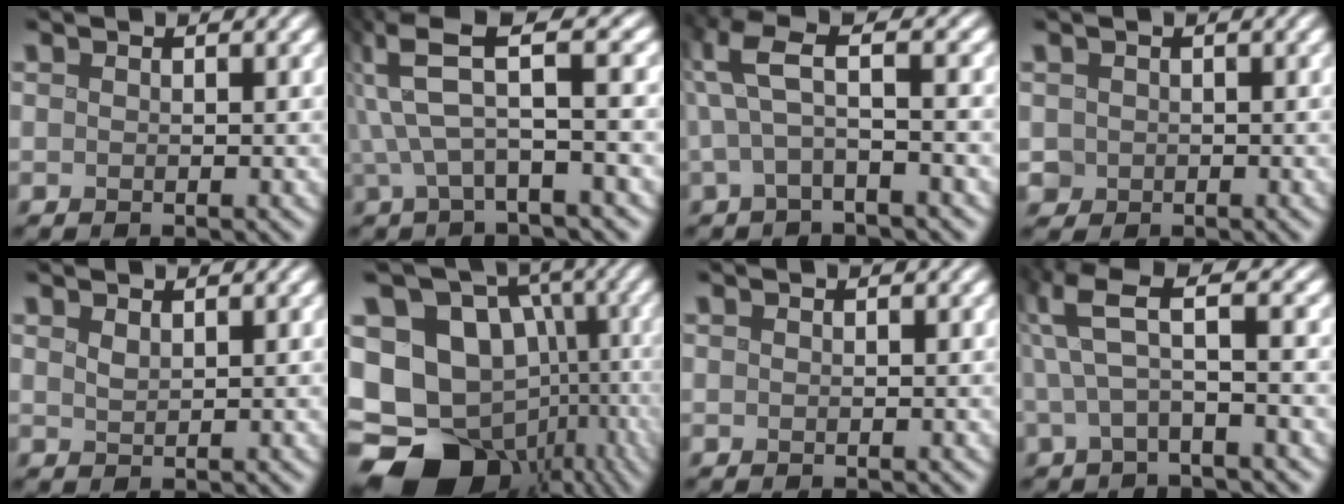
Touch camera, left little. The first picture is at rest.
{"total": 5.1, "force": [1.8, 0.9, 4.6], "torque": [-0.101, 0.012, 0.034]}
{"total": 4.9, "force": [1.3, 0.9, 4.6], "torque": [-0.092, 0.016, 0.016]}
{"total": 1.0, "force": [0.1, 1.0, 0.2], "torque": [0.002, -0.003, 0.000]}
{"total": 1.0, "force": [0.8, 0.3, 0.5], "torque": [-0.015, 0.000, 0.019]}
{"total": 19.9, "force": [-7.2, 15.8, 9.7], "torque": [-0.173, -0.017, -0.092]}
{"total": 0.0}
{"total": 5.1, "force": [1.8, 0.9, 4.7], "torque": [-0.090, 0.016, 0.027]}